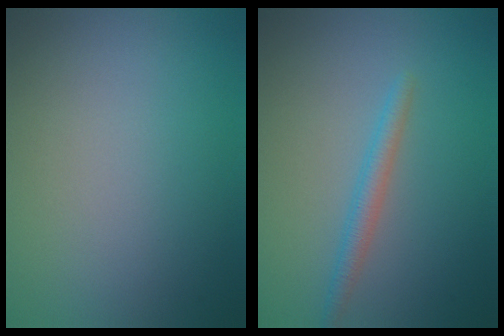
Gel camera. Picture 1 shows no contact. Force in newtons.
{"total": 1.8, "press": 1.8, "slide": 0.0}